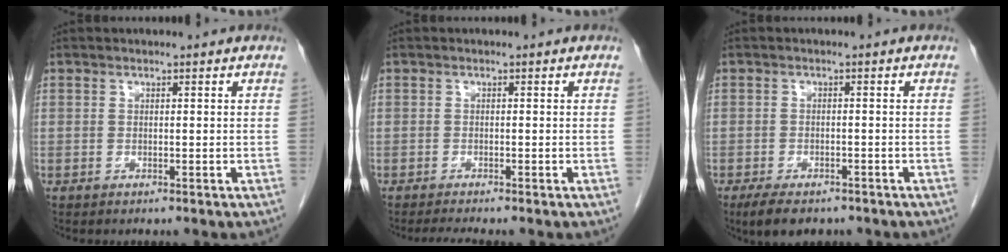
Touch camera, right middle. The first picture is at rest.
{"total": 1.8, "force": [-1.6, -0.6, 0.7], "torque": [-0.022, -0.009, -0.030]}
{"total": 6.2, "force": [-4.6, 2.5, 3.3], "torque": [-0.055, -0.010, -0.066]}